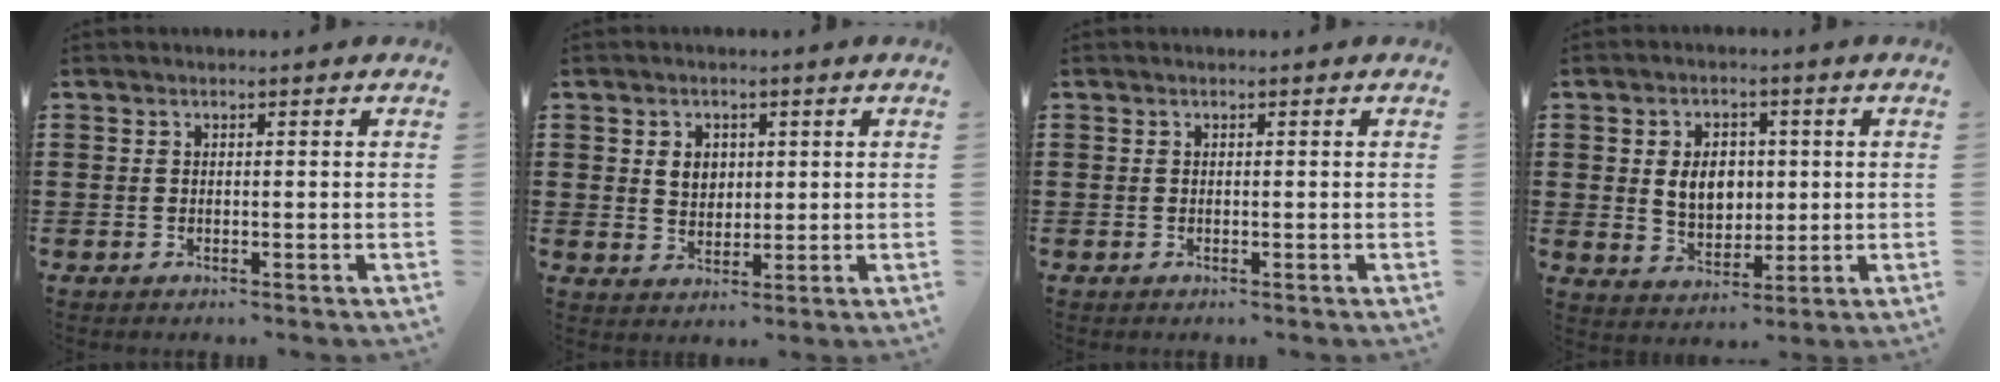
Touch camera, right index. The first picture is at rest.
{"total": 3.2, "force": [0.9, 2.6, 1.7], "torque": [-0.041, 0.010, 0.014]}
{"total": 0.0}
{"total": 5.9, "force": [0.6, 4.4, 4.0], "torque": [-0.072, 0.007, 0.005]}